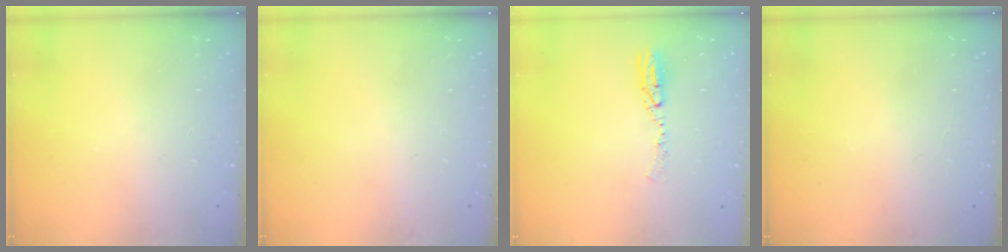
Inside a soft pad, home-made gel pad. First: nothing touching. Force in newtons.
{"total": 0.0}
{"total": 6.3, "press": 6.0, "slide": 1.7}
{"total": 0.0}